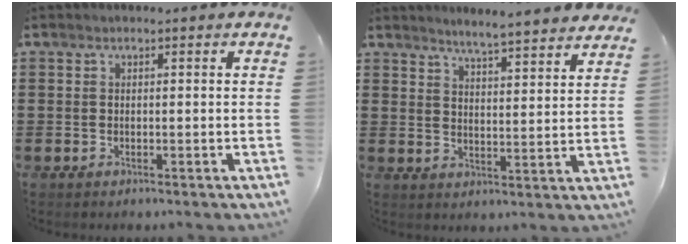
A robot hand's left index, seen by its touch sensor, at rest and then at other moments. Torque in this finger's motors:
{"motor_torque": [0.01, 0.00, 0.32, 0.07]}